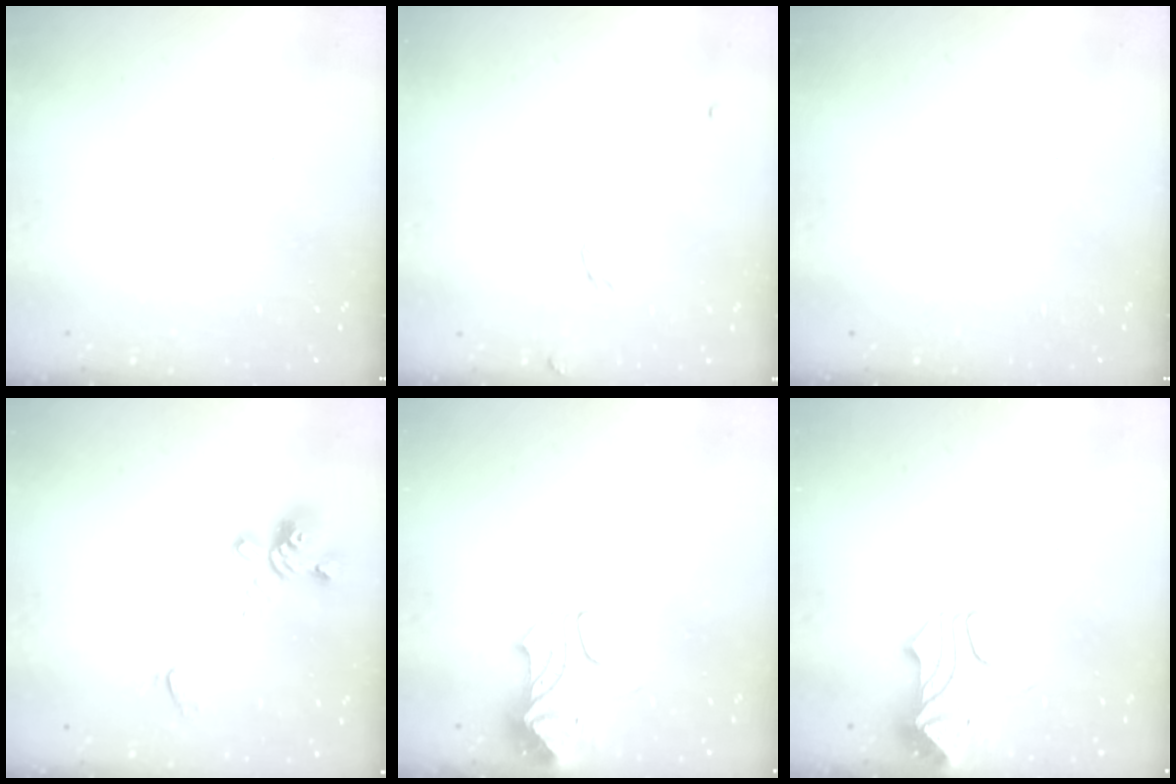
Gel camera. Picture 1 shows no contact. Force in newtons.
{"total": 2.8, "press": 2.8, "slide": 0.3}
{"total": 0.0}
{"total": 2.1, "press": 1.6, "slide": 1.4}
{"total": 2.6, "press": 2.4, "slide": 1.0}
{"total": 2.8, "press": 2.7, "slide": 0.6}